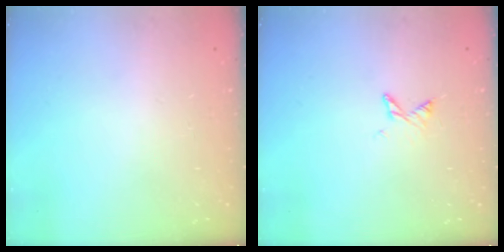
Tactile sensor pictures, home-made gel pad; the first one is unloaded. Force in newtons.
{"total": 3.9, "press": 3.8, "slide": 0.5}